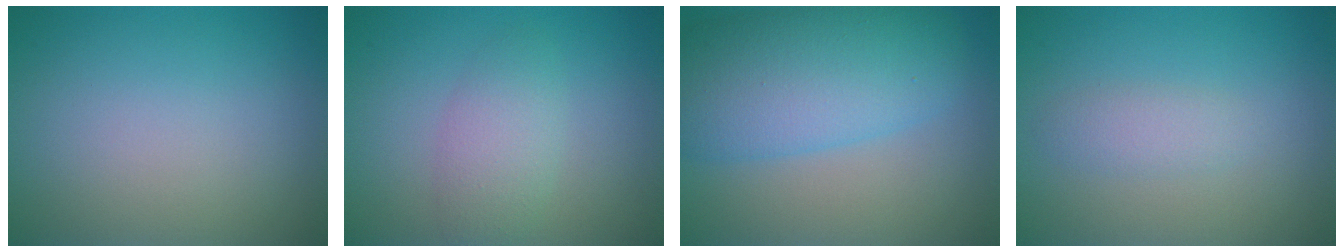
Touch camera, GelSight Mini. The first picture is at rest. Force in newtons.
{"total": 2.8, "press": 2.8, "slide": 0.2}
{"total": 8.6, "press": 8.5, "slide": 0.4}
{"total": 1.6, "press": 1.6, "slide": 0.1}